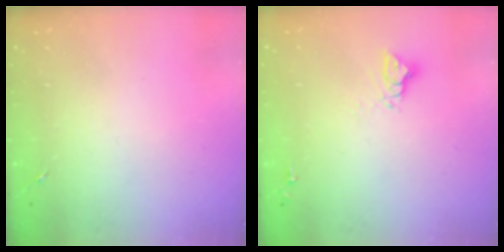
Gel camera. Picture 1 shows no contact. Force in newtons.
{"total": 6.2, "press": 6.2, "slide": 0.3}